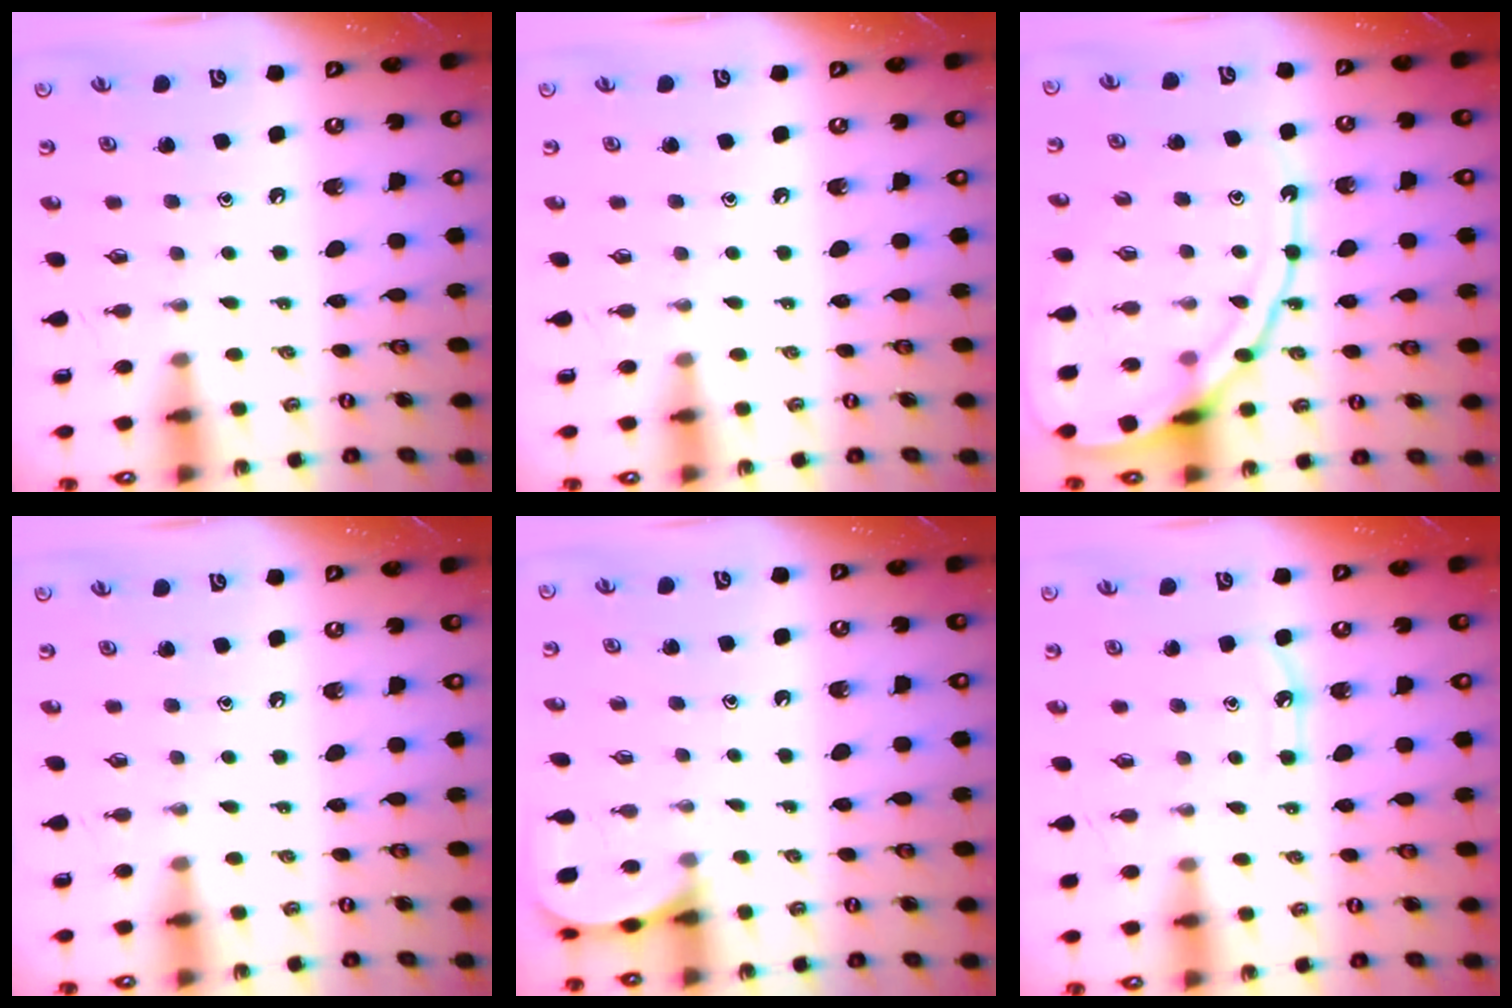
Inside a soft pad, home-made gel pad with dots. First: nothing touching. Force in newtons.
{"total": 0.0}
{"total": 14.5, "press": 14.4, "slide": 1.5}
{"total": 0.0}
{"total": 3.8, "press": 3.8, "slide": 0.4}
{"total": 6.1, "press": 6.1, "slide": 0.8}